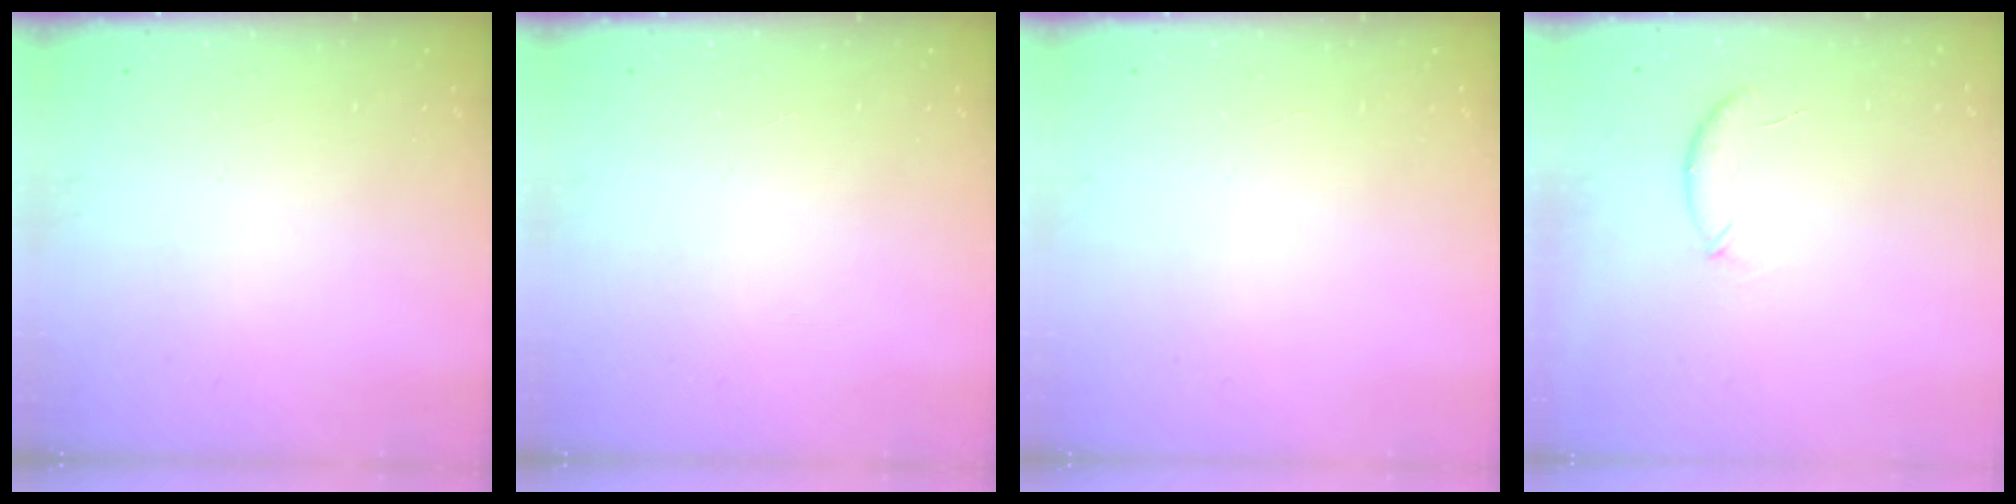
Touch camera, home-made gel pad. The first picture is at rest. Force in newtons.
{"total": 0.0}
{"total": 0.0}
{"total": 6.5, "press": 6.5, "slide": 1.0}